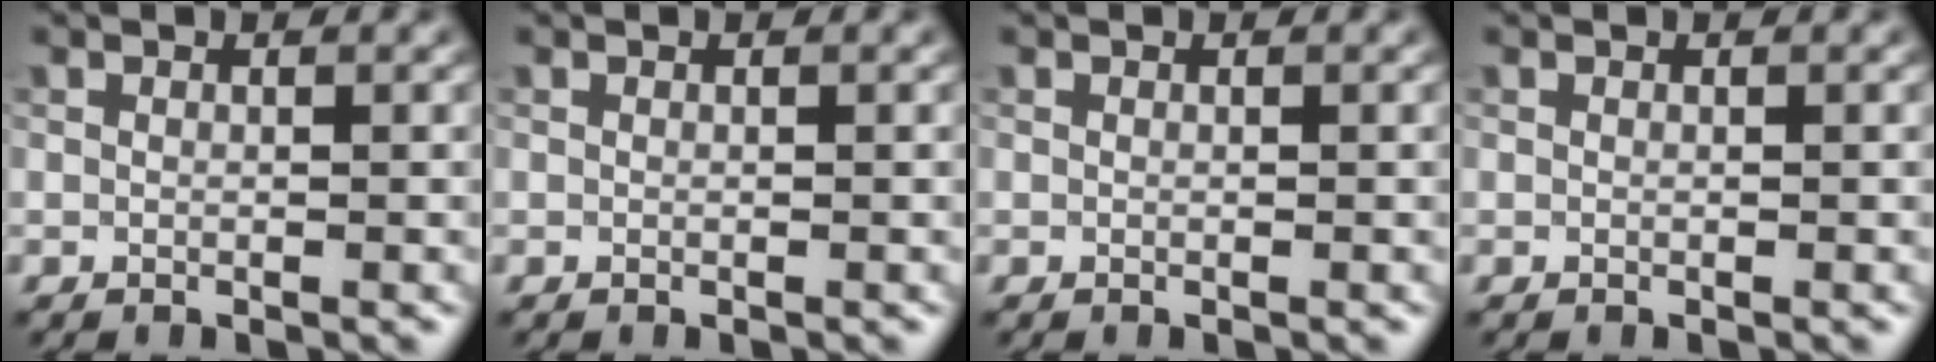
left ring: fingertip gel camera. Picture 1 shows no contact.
{"total": 0.0}
{"total": 0.0}
{"total": 0.0}